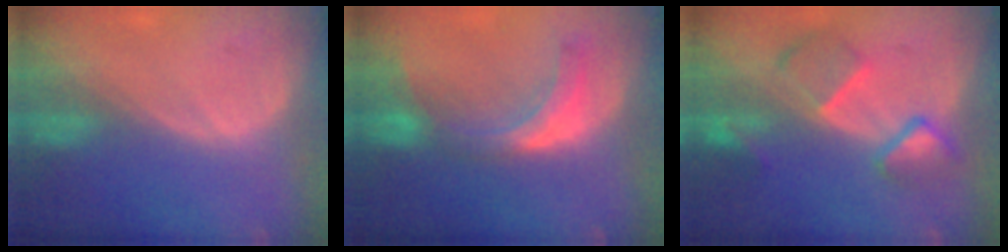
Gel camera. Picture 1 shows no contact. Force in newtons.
{"total": 7.1, "press": 6.7, "slide": 2.5}
{"total": 7.6, "press": 6.7, "slide": 3.6}